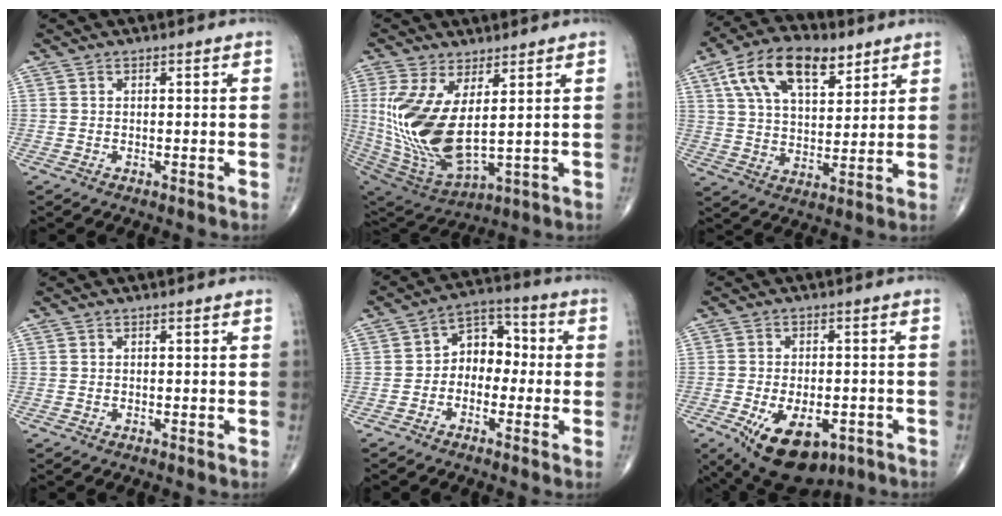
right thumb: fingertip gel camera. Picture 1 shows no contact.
{"total": 17.4, "force": [2.7, 7.6, 15.5], "torque": [-0.334, -0.034, 0.075]}
{"total": 16.3, "force": [8.2, 8.4, 11.3], "torque": [-0.172, -0.015, 0.144]}
{"total": 0.0}
{"total": 7.8, "force": [-0.8, 5.9, 5.1], "torque": [-0.041, 0.038, -0.033]}
{"total": 14.0, "force": [-6.3, 7.6, 9.9], "torque": [-0.161, 0.004, -0.081]}